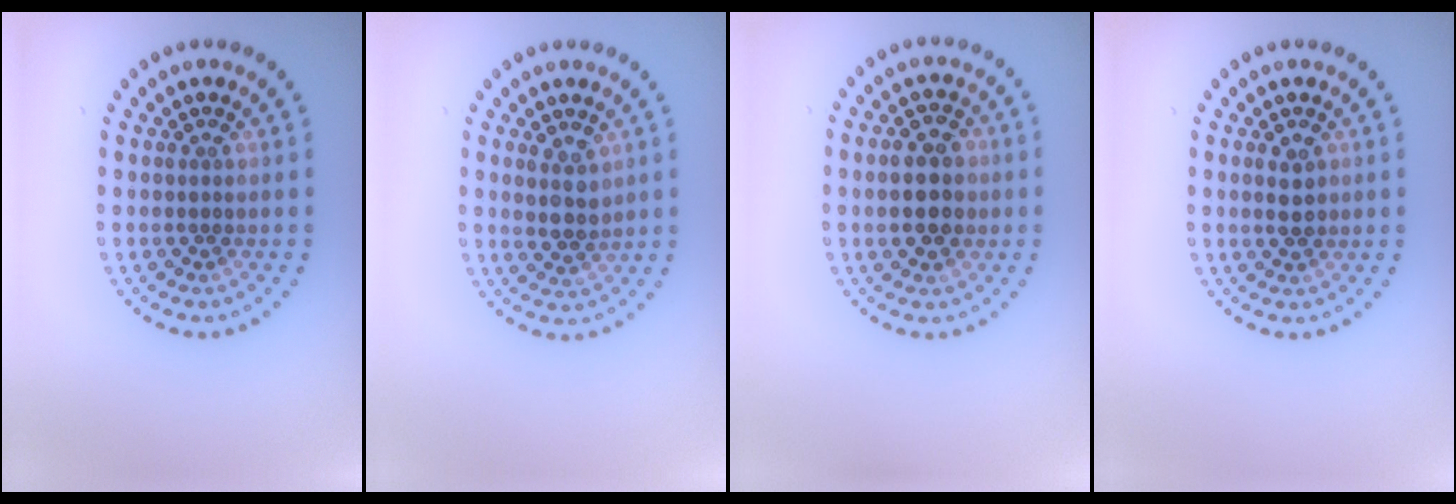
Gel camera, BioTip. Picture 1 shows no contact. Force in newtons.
{"total": 2.2, "press": 2.1, "slide": 0.7}
{"total": 4.7, "press": 4.7, "slide": 0.2}
{"total": 1.9, "press": 1.9, "slide": 0.1}